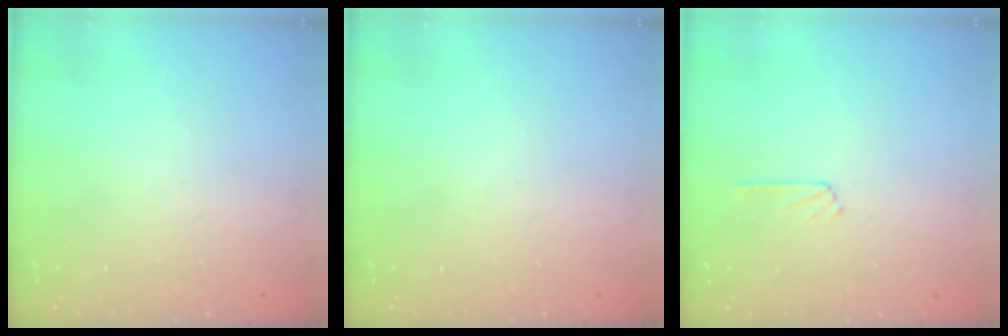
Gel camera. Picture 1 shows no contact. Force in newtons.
{"total": 0.0}
{"total": 2.5, "press": 2.5, "slide": 0.2}